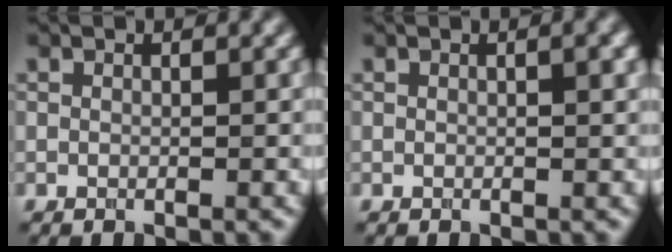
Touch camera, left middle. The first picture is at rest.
{"total": 1.2, "force": [0.3, 0.2, 1.2], "torque": [-0.016, 0.003, 0.002]}